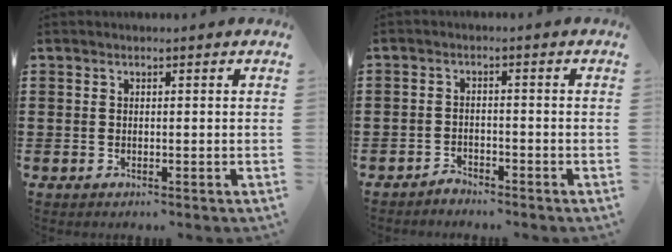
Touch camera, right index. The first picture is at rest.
{"total": 1.8, "force": [-1.8, 0.2, 0.1], "torque": [-0.008, 0.001, -0.038]}